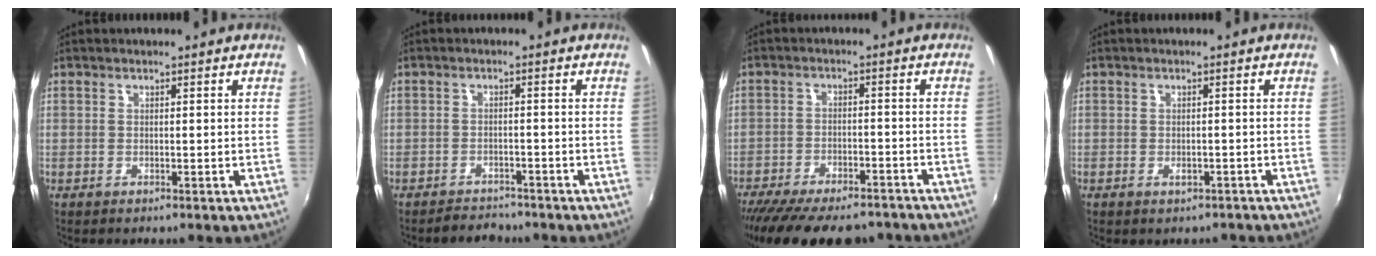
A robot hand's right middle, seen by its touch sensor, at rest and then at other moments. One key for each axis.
{"total": 4.5, "fx": -4.1, "fy": 1.7, "fz": 0.6, "tx": -0.030, "ty": -0.001, "tz": -0.062}
{"total": 18.9, "fx": -15.6, "fy": 5.9, "fz": 8.9, "tx": -0.181, "ty": -0.030, "tz": -0.220}
{"total": 2.0, "fx": -1.4, "fy": 1.1, "fz": 0.9, "tx": -0.017, "ty": -0.002, "tz": -0.015}